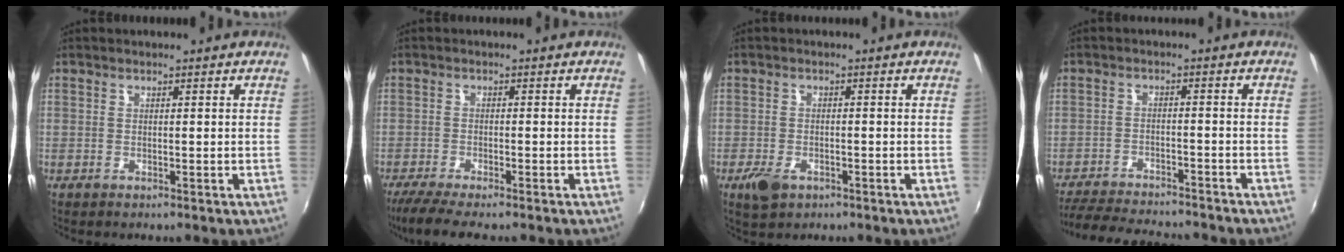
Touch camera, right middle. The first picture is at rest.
{"total": 6.8, "force": [-5.6, 0.6, 3.7], "torque": [-0.092, -0.027, -0.099]}
{"total": 4.9, "force": [-2.7, 2.8, 2.9], "torque": [-0.073, -0.010, -0.047]}
{"total": 15.3, "force": [-13.7, 2.9, 6.3], "torque": [-0.136, -0.022, -0.205]}